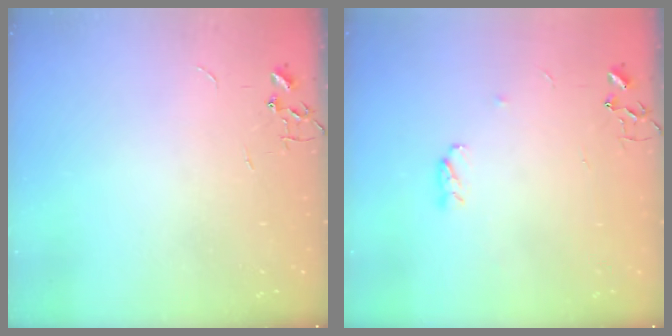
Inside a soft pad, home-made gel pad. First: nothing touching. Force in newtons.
{"total": 3.8, "press": 3.8, "slide": 0.6}